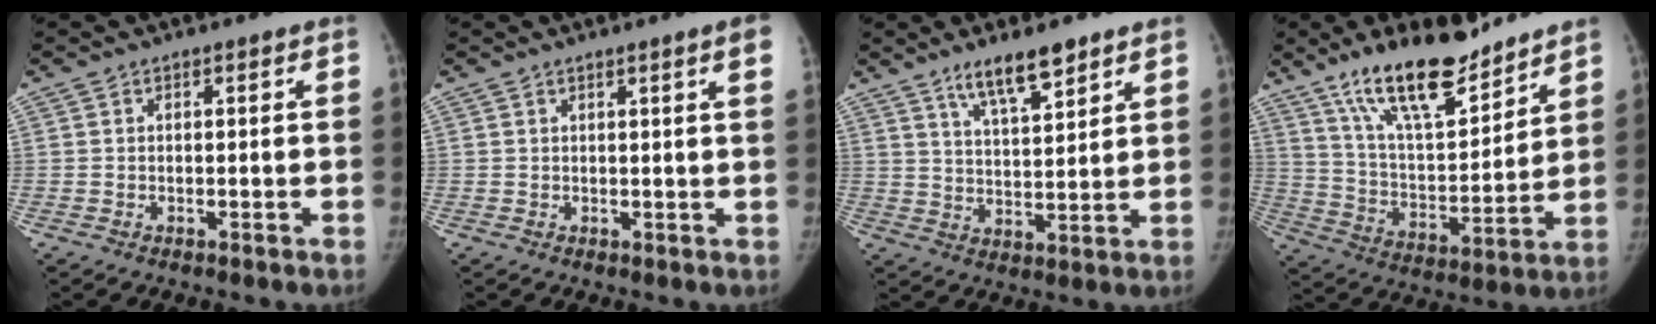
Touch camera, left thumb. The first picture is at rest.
{"total": 3.4, "force": [1.8, -0.4, 2.9], "torque": [-0.035, -0.003, 0.019]}
{"total": 8.7, "force": [6.2, 2.2, 5.7], "torque": [-0.085, -0.038, 0.112]}
{"total": 18.9, "force": [13.9, 6.3, 11.1], "torque": [-0.151, -0.078, 0.246]}